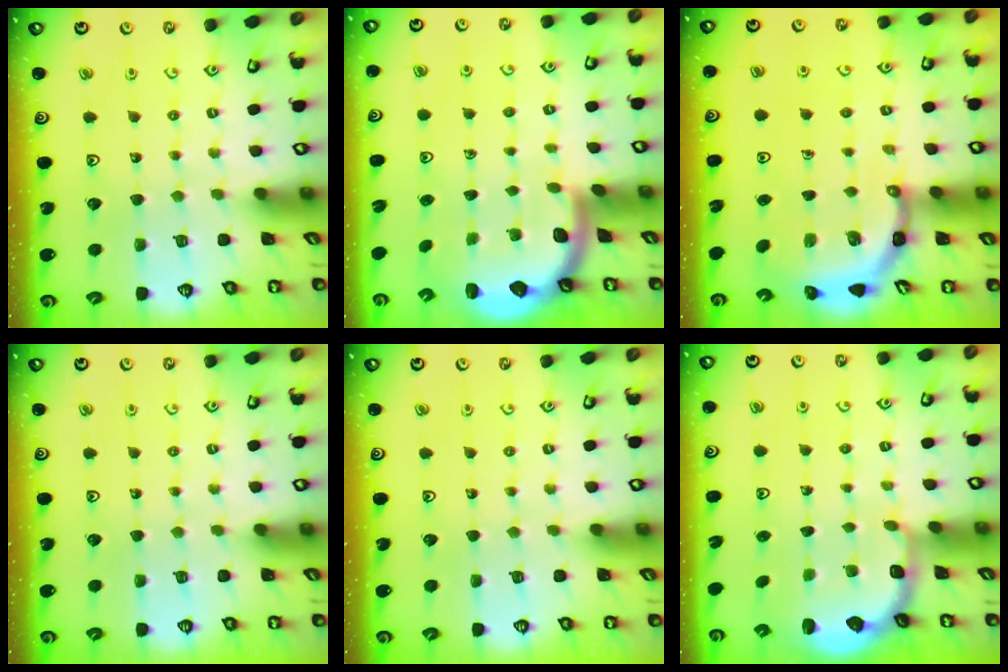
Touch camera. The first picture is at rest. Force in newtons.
{"total": 2.2, "press": 2.2, "slide": 0.3}
{"total": 4.3, "press": 3.9, "slide": 1.8}
{"total": 0.0}
{"total": 0.0}
{"total": 2.7, "press": 1.9, "slide": 1.9}